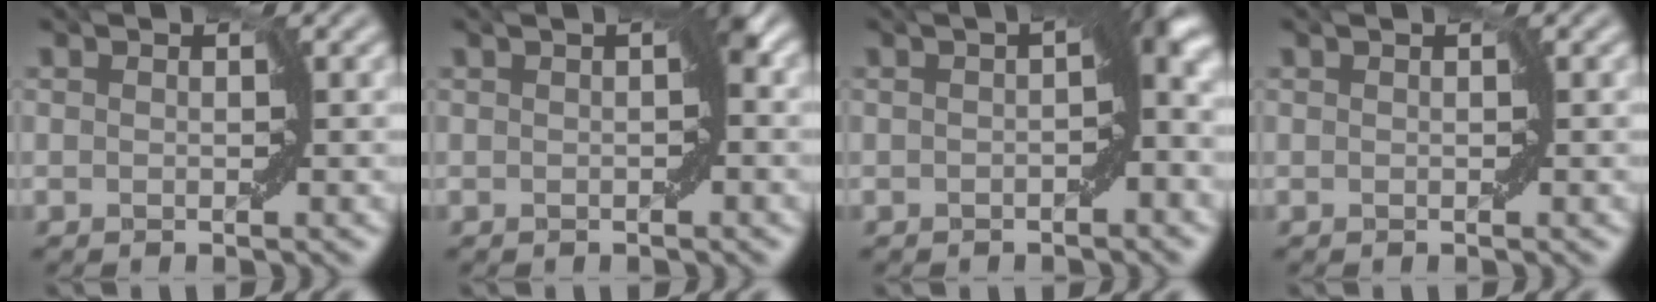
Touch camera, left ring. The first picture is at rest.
{"total": 2.0, "force": [0.0, 0.7, 1.9], "torque": [-0.030, 0.003, -0.007]}
{"total": 6.4, "force": [-0.9, 2.9, 5.6], "torque": [-0.069, 0.003, -0.023]}
{"total": 0.0}